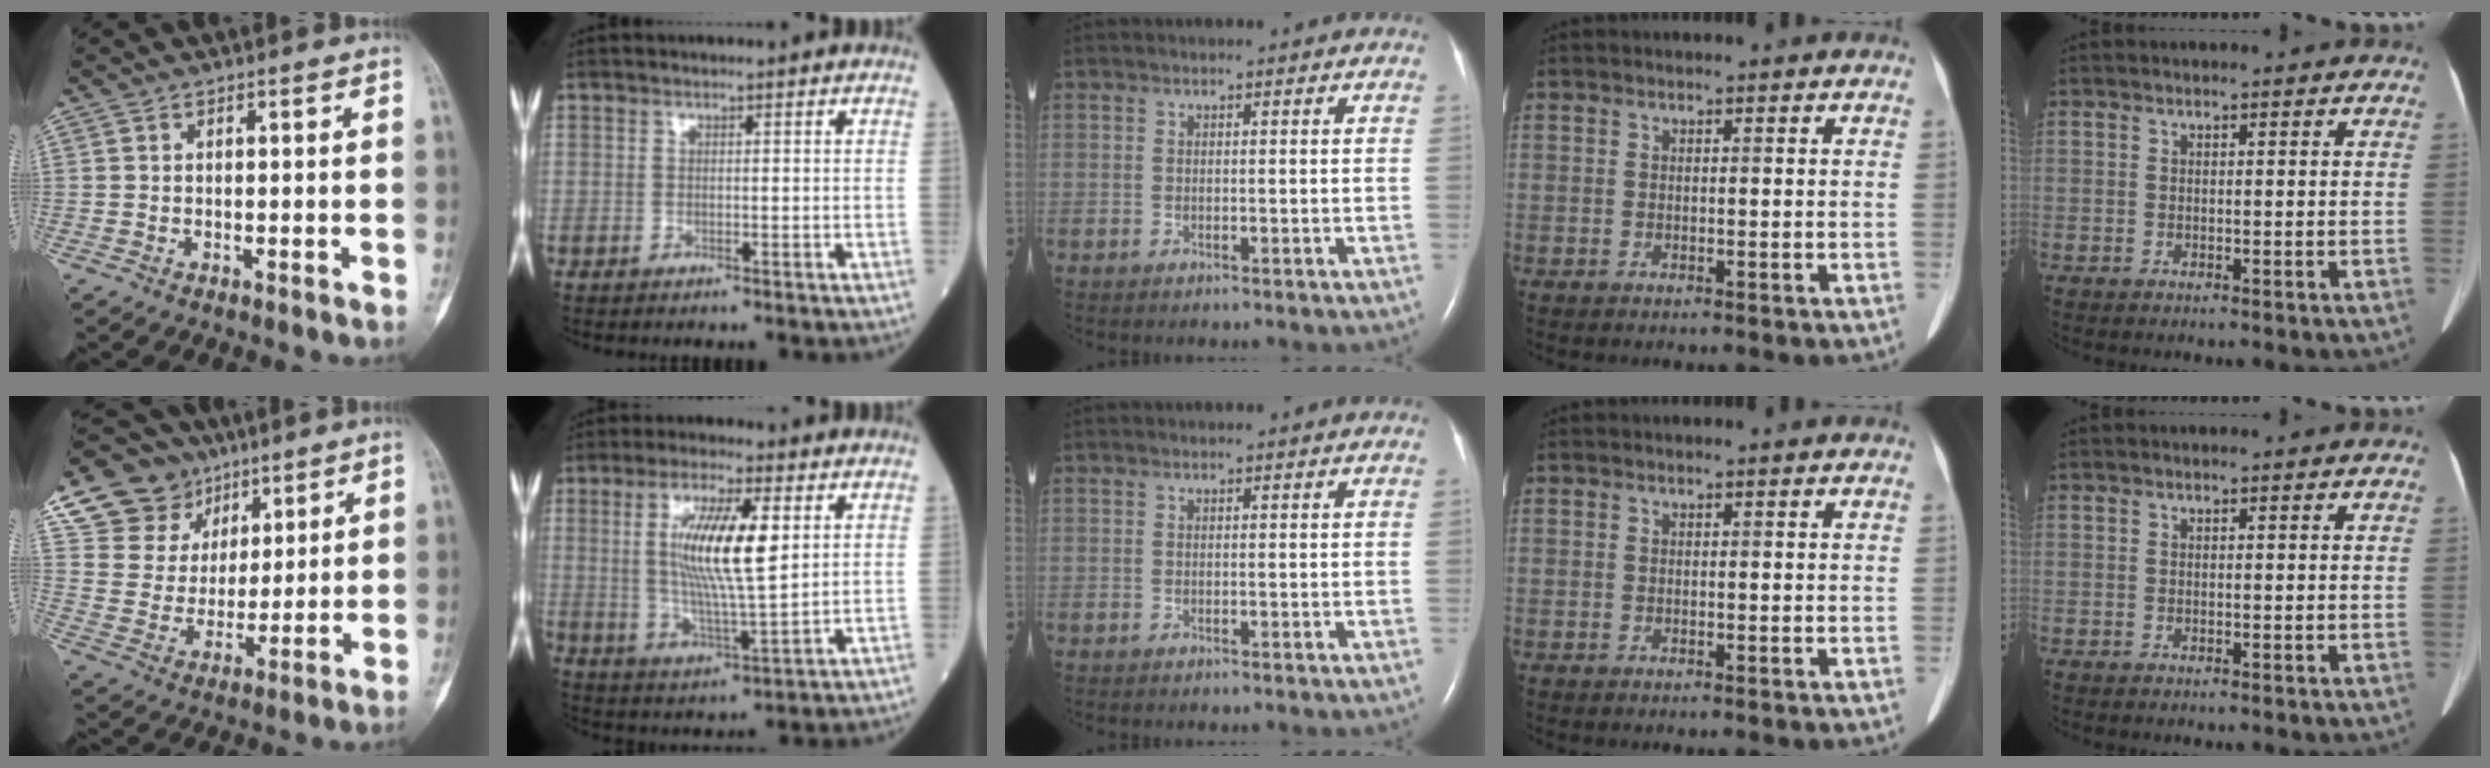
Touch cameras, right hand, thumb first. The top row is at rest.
{"thumb": {"total": 14.7, "force": [8.7, 11.3, 3.8], "torque": [-0.031, -0.023, 0.163]}, "index": {"total": 12.1, "force": [2.8, 1.6, 11.6], "torque": [-0.227, -0.002, 0.053]}}